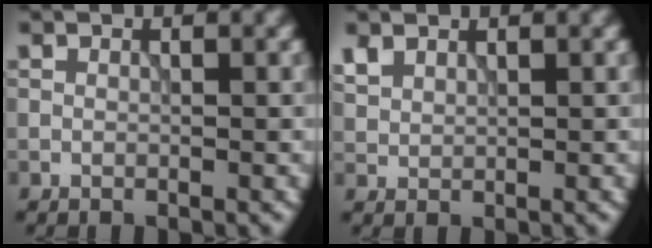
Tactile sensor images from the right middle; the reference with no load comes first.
{"total": 1.4, "force": [1.2, 0.7, 0.5], "torque": [-0.018, 0.005, 0.031]}